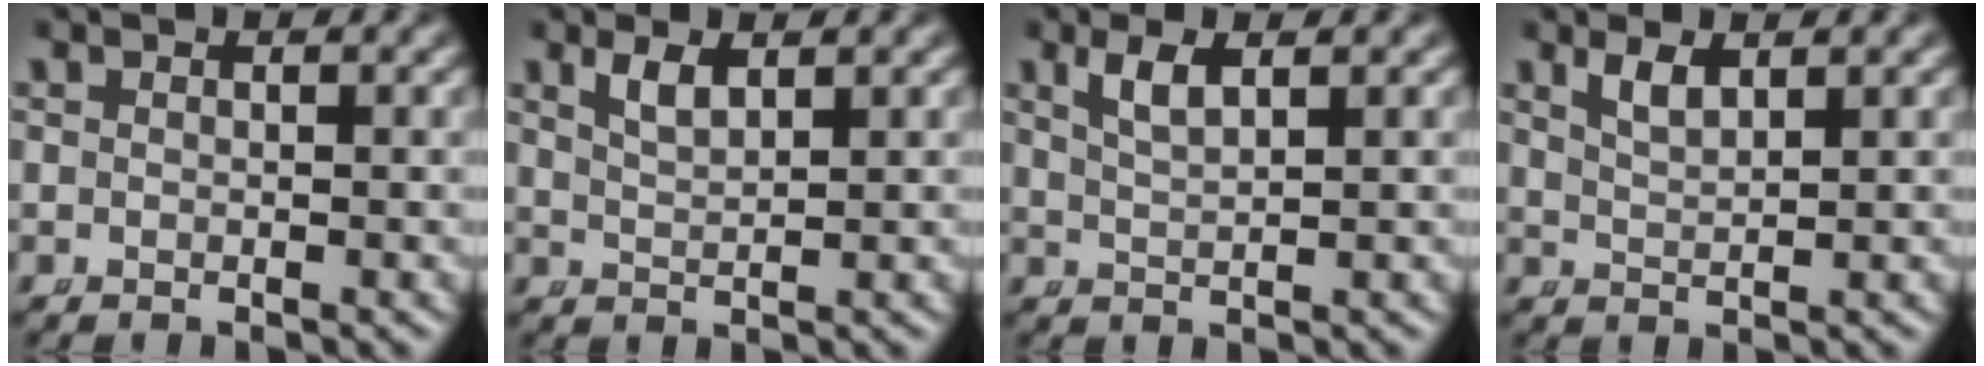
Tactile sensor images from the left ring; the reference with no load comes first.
{"total": 1.6, "force": [1.1, 0.1, 1.2], "torque": [-0.024, -0.006, 0.029]}
{"total": 1.9, "force": [1.1, 0.1, 1.6], "torque": [-0.033, -0.005, 0.031]}
{"total": 1.6, "force": [1.1, 0.1, 1.1], "torque": [-0.027, -0.008, 0.032]}